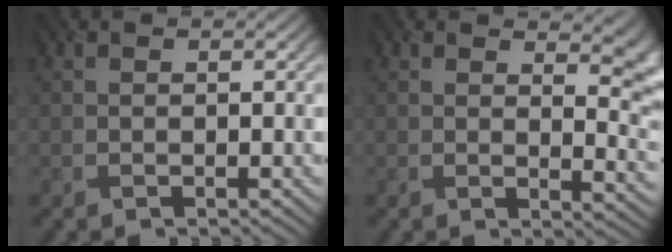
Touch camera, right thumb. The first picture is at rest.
{"total": 7.5, "force": [3.3, 3.3, 5.9], "torque": [-0.048, -0.002, 0.052]}